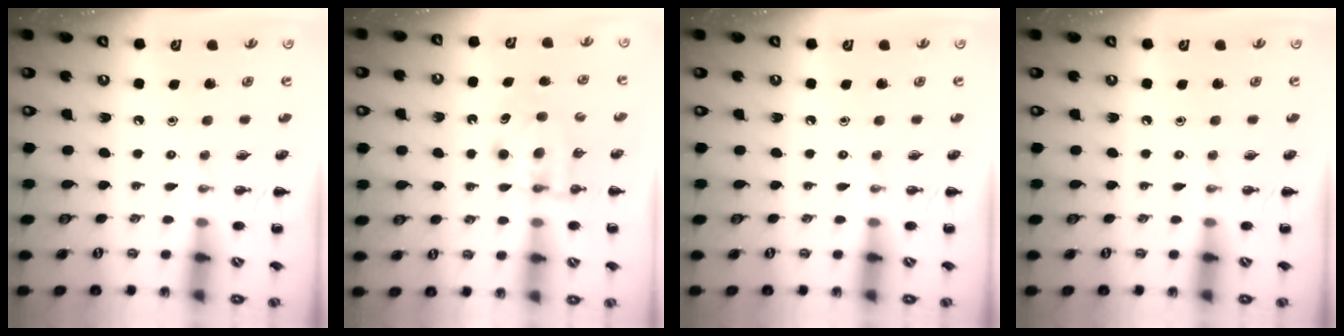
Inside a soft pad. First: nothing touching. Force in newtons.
{"total": 6.3, "press": 6.1, "slide": 1.3}
{"total": 0.0}
{"total": 0.0}